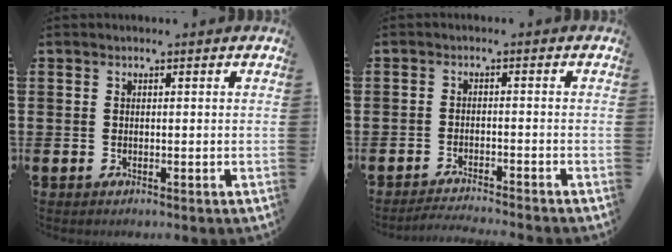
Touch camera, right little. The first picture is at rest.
{"total": 1.8, "force": [-1.8, -0.2, 0.4], "torque": [-0.005, 0.002, -0.035]}